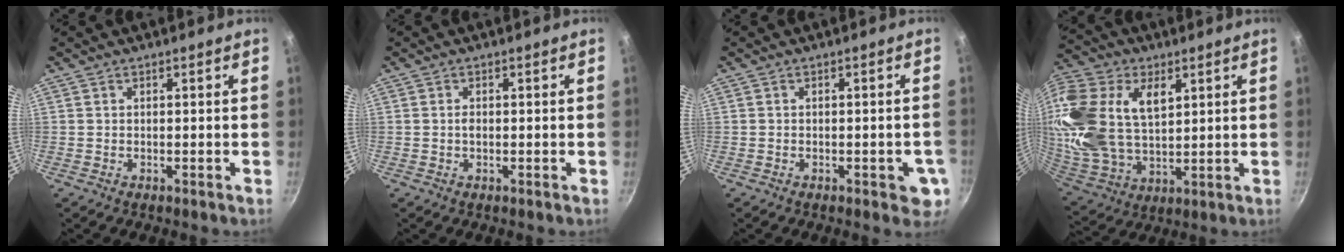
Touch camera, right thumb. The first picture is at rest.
{"total": 1.0, "force": [-0.1, 0.7, 0.8], "torque": [-0.013, 0.002, -0.002]}
{"total": 4.7, "force": [-1.5, 2.1, 3.9], "torque": [-0.028, 0.004, -0.018]}
{"total": 24.5, "force": [7.7, 15.6, 17.3], "torque": [-0.372, -0.009, 0.147]}